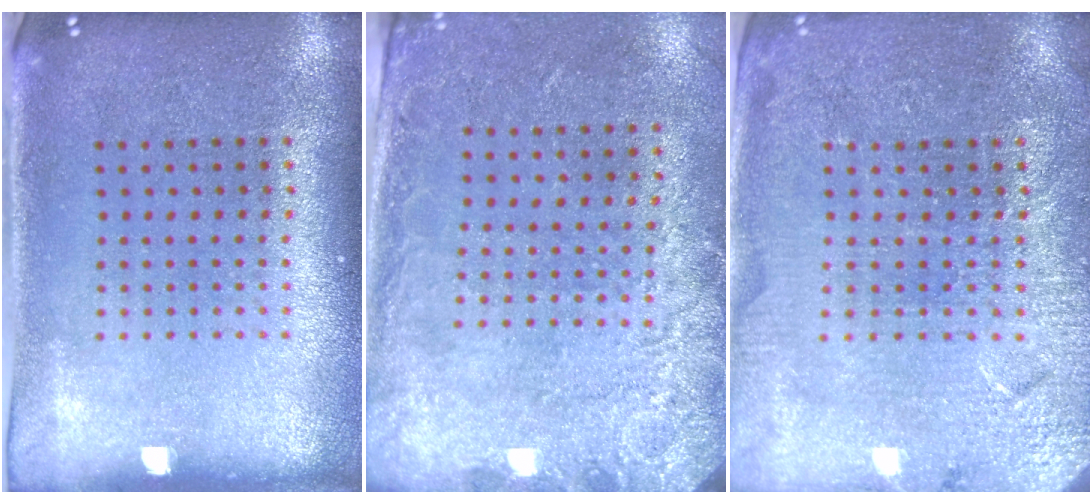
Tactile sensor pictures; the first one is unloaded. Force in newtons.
{"total": 2.8, "press": 2.0, "slide": 1.9}
{"total": 3.5, "press": 3.4, "slide": 0.7}